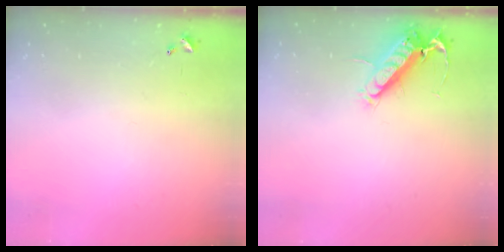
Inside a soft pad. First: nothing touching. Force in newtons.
{"total": 13.1, "press": 13.0, "slide": 2.0}